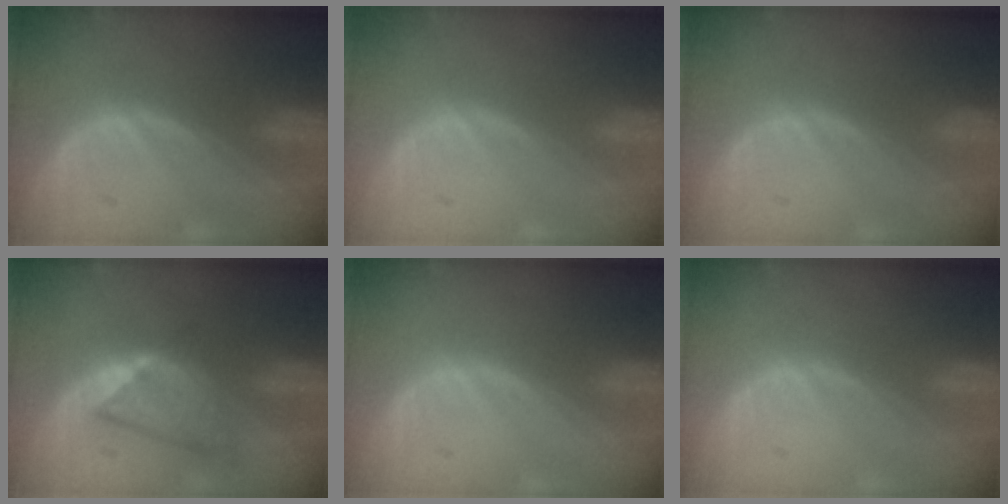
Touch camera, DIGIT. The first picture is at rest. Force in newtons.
{"total": 0.0}
{"total": 0.0}
{"total": 5.9, "press": 5.8, "slide": 1.1}
{"total": 0.0}
{"total": 0.0}